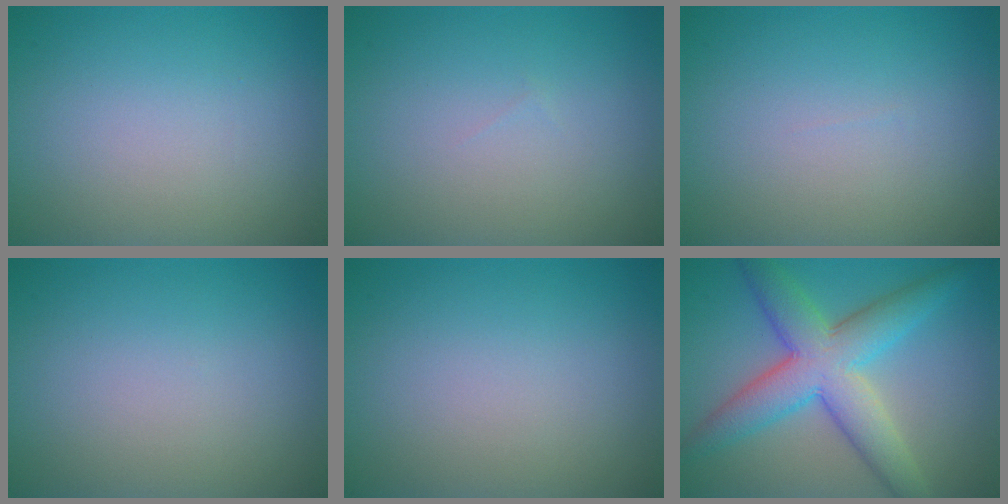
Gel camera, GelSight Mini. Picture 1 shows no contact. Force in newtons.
{"total": 0.0}
{"total": 0.0}
{"total": 0.0}
{"total": 0.0}
{"total": 7.7, "press": 7.7, "slide": 0.3}